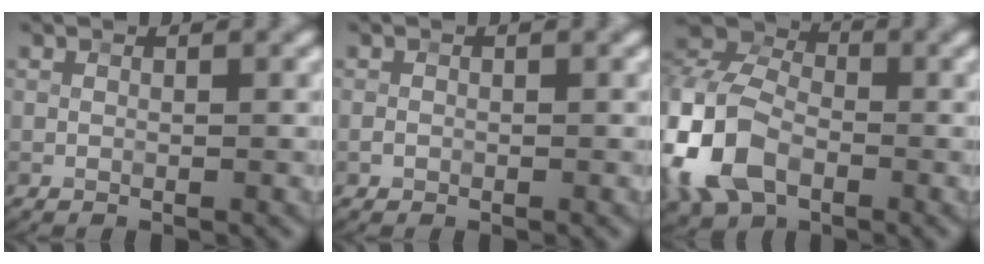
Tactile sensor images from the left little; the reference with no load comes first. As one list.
[{"total": 0.6, "force": [-0.2, 0.6, 0.3], "torque": [-0.006, 0.002, -0.004]}, {"total": 11.2, "force": [-3.2, 7.4, 7.7], "torque": [-0.192, -0.008, -0.078]}]